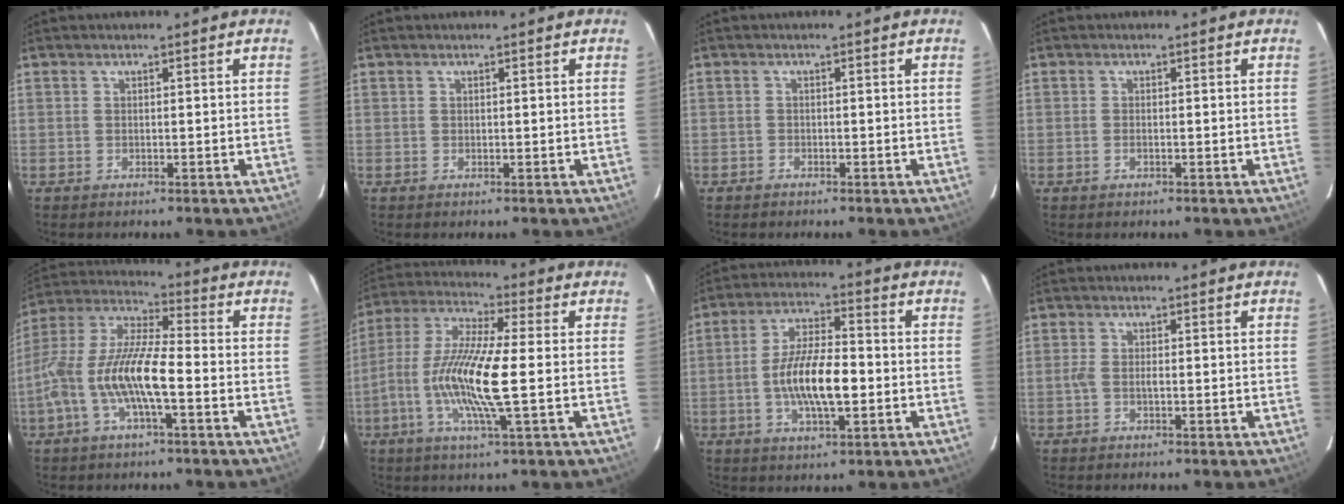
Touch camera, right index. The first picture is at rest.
{"total": 0.0}
{"total": 0.8, "force": [-0.7, 0.4, 0.0], "torque": [-0.004, 0.005, -0.013]}
{"total": 0.9, "force": [-0.4, 0.4, 0.7], "torque": [-0.015, 0.000, -0.008]}
{"total": 14.3, "force": [-4.2, 3.2, 13.2], "torque": [-0.264, -0.002, -0.084]}
{"total": 14.7, "force": [-2.2, 2.0, 14.4], "torque": [-0.287, -0.001, -0.053]}
{"total": 11.5, "force": [-2.2, 3.8, 10.7], "torque": [-0.207, 0.002, -0.039]}
{"total": 2.0, "force": [-0.6, 0.6, 1.8], "torque": [-0.039, 0.001, -0.012]}